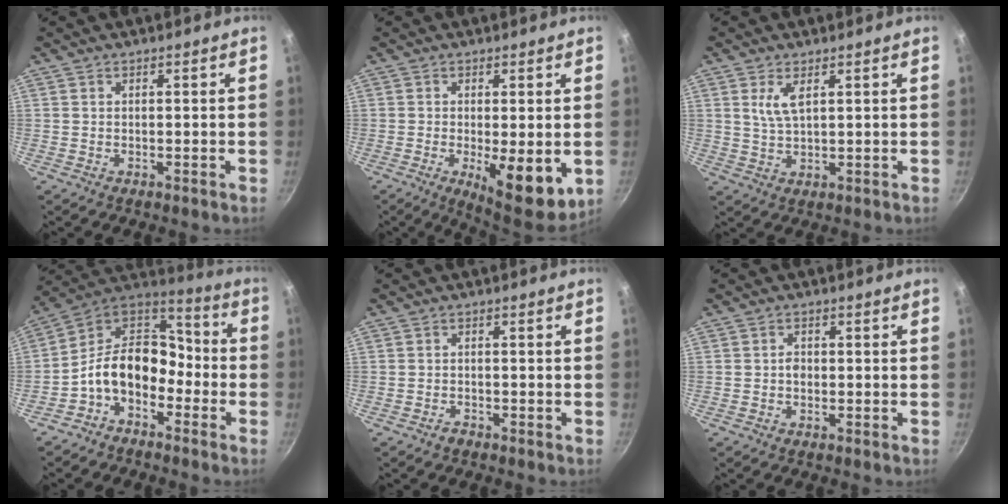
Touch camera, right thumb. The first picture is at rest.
{"total": 11.4, "force": [-2.6, 3.9, 10.4], "torque": [-0.145, -0.025, -0.029]}
{"total": 3.9, "force": [1.6, 1.6, 3.2], "torque": [-0.065, -0.008, 0.038]}
{"total": 13.1, "force": [-4.5, 8.9, 8.5], "torque": [-0.114, 0.086, -0.094]}
{"total": 1.1, "force": [-0.9, 0.6, 0.3], "torque": [-0.005, 0.002, -0.019]}
{"total": 1.7, "force": [-0.2, 1.3, 1.0], "torque": [-0.008, 0.005, -0.005]}